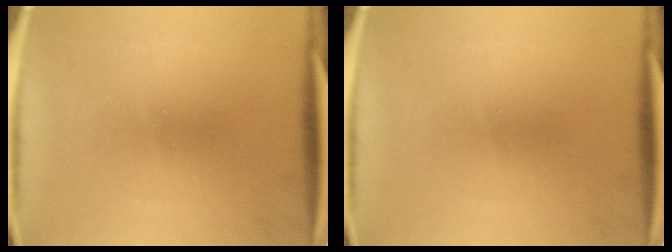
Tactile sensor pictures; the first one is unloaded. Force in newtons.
{"total": 0.0}